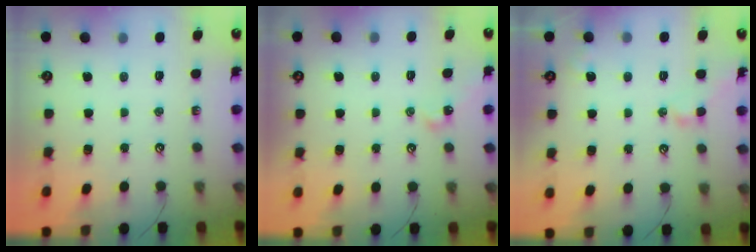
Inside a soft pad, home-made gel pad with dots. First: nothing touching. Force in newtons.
{"total": 5.8, "press": 5.7, "slide": 0.7}
{"total": 1.9, "press": 1.8, "slide": 0.7}